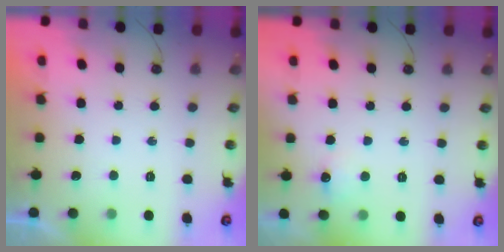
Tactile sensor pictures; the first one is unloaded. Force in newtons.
{"total": 5.9, "press": 5.8, "slide": 0.9}